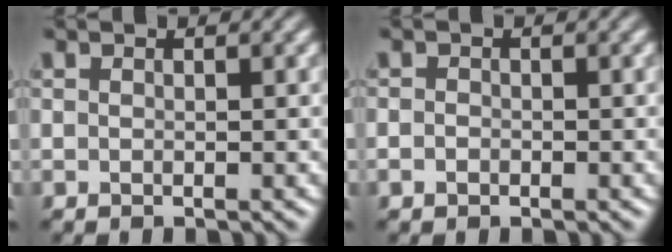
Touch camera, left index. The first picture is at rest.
{"total": 0.9, "force": [-0.7, -0.2, -0.6], "torque": [0.001, -0.001, 0.001]}